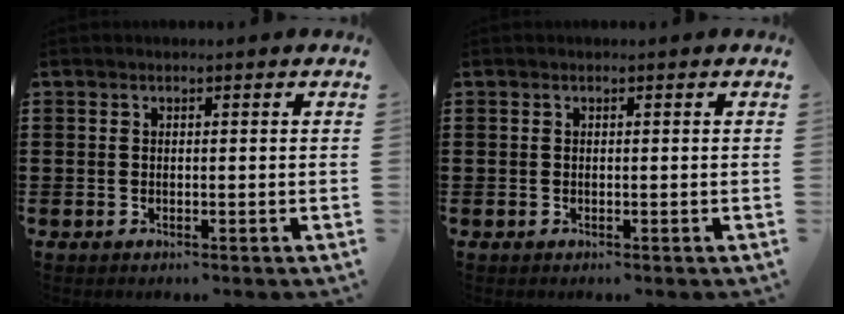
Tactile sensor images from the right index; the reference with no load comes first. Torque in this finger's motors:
{"motor_torque": [-0.23, 1.91, 0.00, 0.00]}